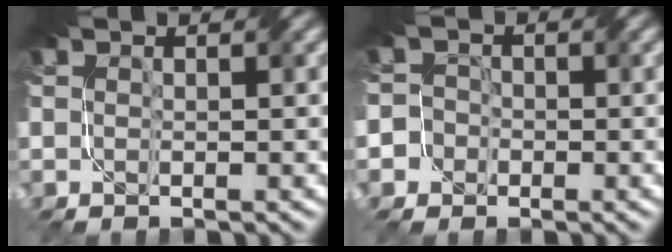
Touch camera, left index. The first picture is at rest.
{"total": 3.0, "force": [-1.1, 2.7, 0.3], "torque": [0.014, 0.011, -0.032]}